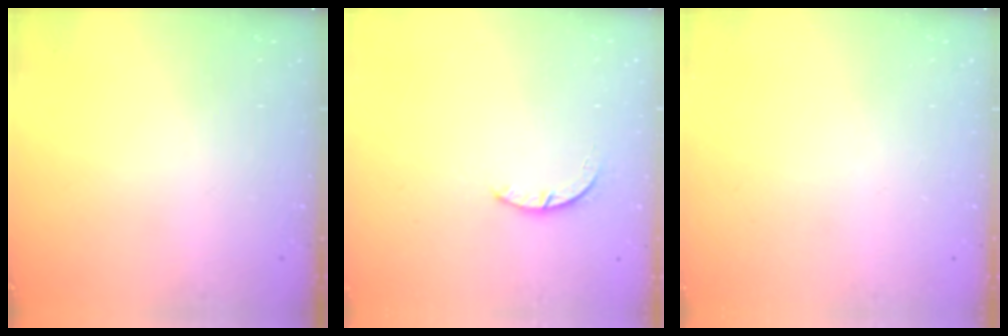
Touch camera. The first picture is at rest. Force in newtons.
{"total": 2.4, "press": 2.4, "slide": 0.3}
{"total": 0.0}